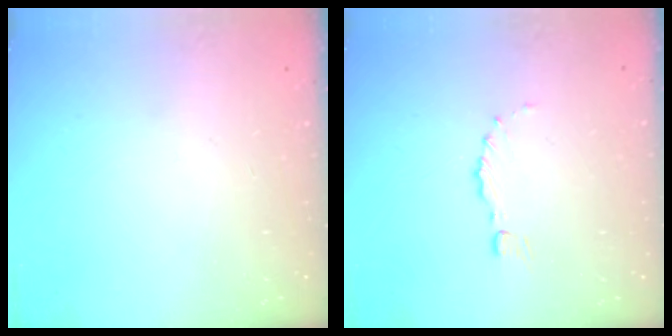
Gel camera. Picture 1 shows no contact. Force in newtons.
{"total": 0.0}